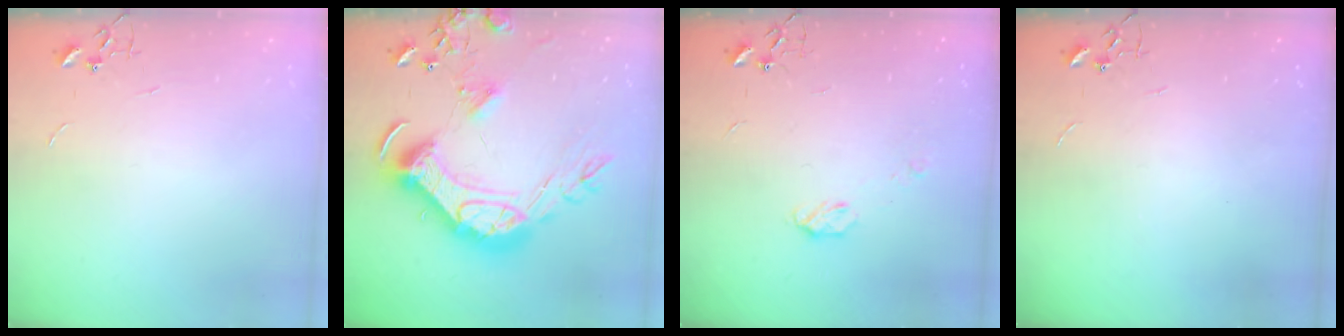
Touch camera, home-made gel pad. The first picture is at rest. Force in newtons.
{"total": 27.8, "press": 27.6, "slide": 3.0}
{"total": 3.9, "press": 3.9, "slide": 0.6}
{"total": 0.0}